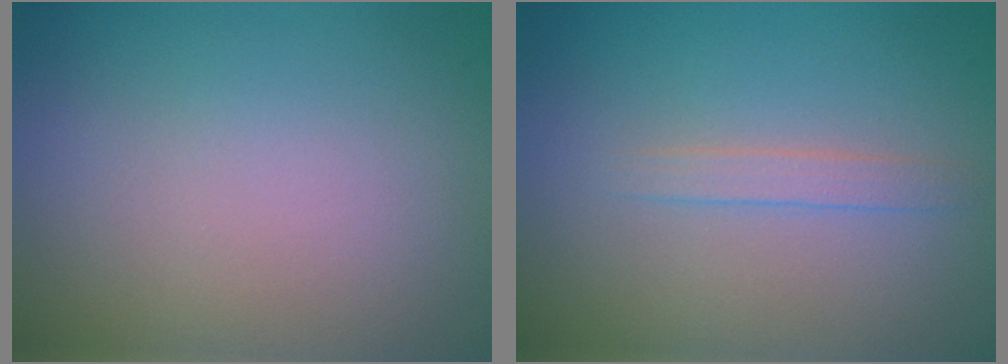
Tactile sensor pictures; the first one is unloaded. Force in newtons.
{"total": 1.3, "press": 1.3, "slide": 0.1}